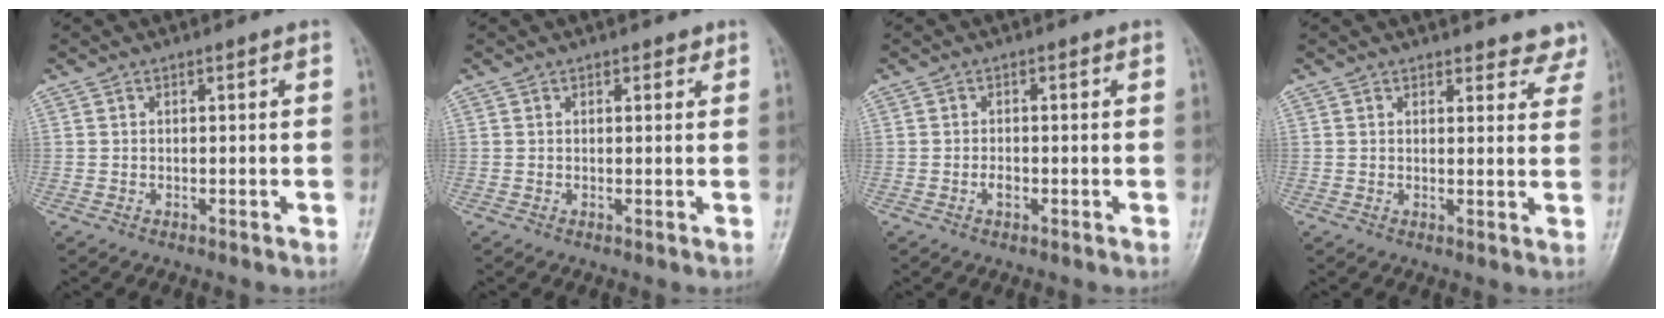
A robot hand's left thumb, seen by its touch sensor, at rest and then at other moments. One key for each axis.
{"total": 1.4, "fx": 0.9, "fy": 0.9, "fz": 0.6, "tx": 0.009, "ty": -0.003, "tz": 0.007}
{"total": 1.7, "fx": -0.6, "fy": 1.1, "fz": 1.1, "tx": -0.011, "ty": 0.003, "tz": -0.014}
{"total": 6.2, "fx": 5.7, "fy": 2.4, "fz": 0.4, "tx": 0.045, "ty": -0.027, "tz": 0.042}